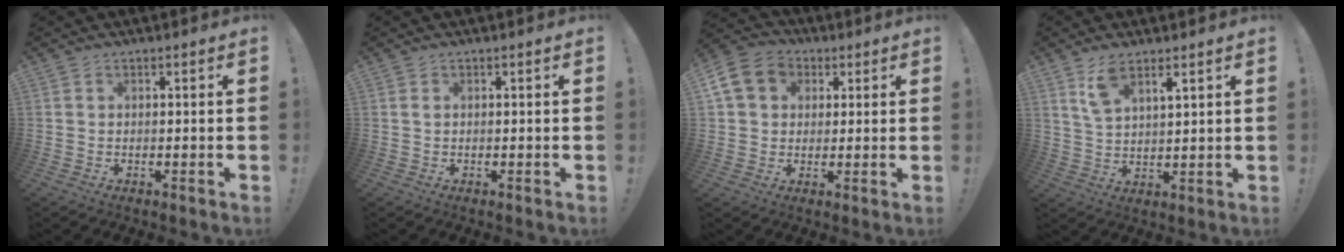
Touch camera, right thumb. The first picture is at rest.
{"total": 0.5, "force": [0.2, 0.2, 0.5], "torque": [-0.012, 0.004, 0.003]}
{"total": 11.6, "force": [3.6, 9.5, 5.5], "torque": [-0.091, -0.001, 0.075]}
{"total": 6.5, "force": [4.8, 2.3, 3.8], "torque": [-0.065, -0.021, 0.086]}